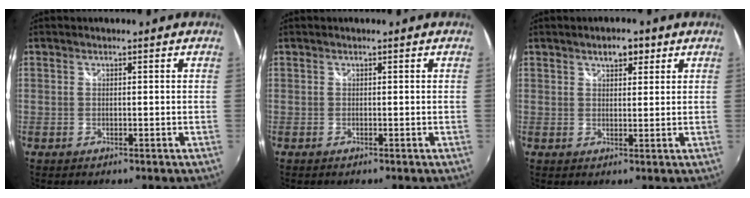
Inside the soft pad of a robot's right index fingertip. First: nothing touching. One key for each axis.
{"total": 0.0}
{"total": 3.6, "fx": 2.1, "fy": 2.0, "fz": 2.2, "tx": -0.029, "ty": 0.011, "tz": 0.033}